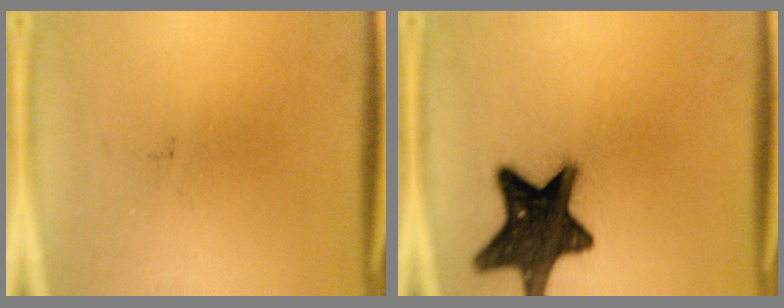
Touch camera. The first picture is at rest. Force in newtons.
{"total": 17.5}